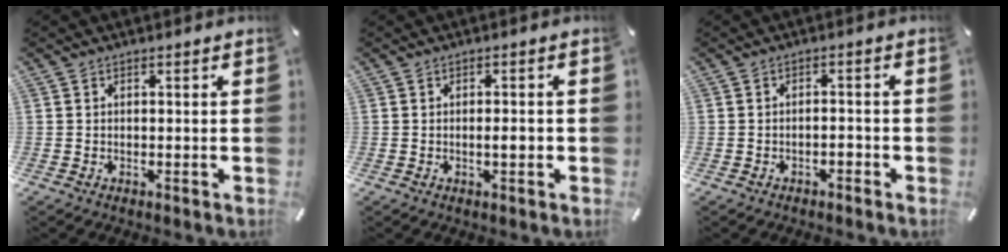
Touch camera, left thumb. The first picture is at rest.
{"total": 2.8, "force": [-0.4, 0.7, 2.7], "torque": [-0.047, 0.001, -0.009]}
{"total": 1.9, "force": [-1.4, 0.7, 1.1], "torque": [-0.021, 0.006, -0.028]}